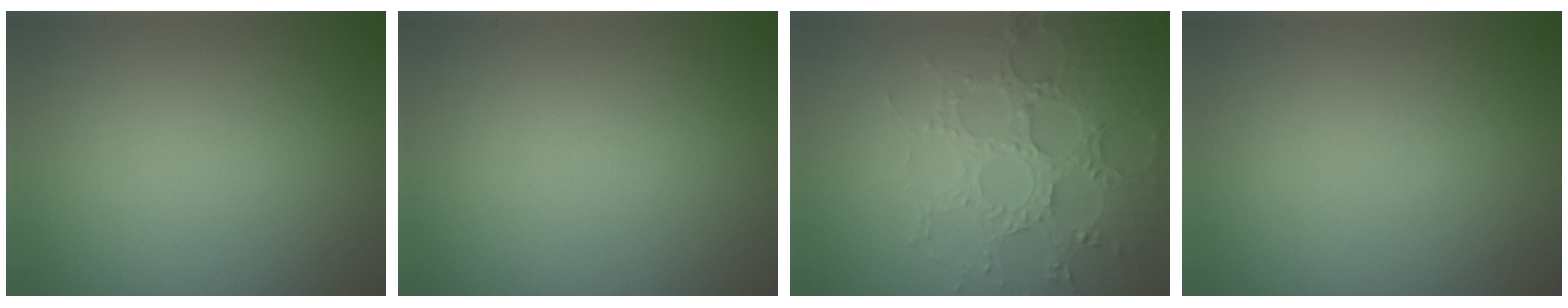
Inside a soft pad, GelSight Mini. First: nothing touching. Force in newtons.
{"total": 0.0}
{"total": 5.2, "press": 4.9, "slide": 1.8}
{"total": 0.0}